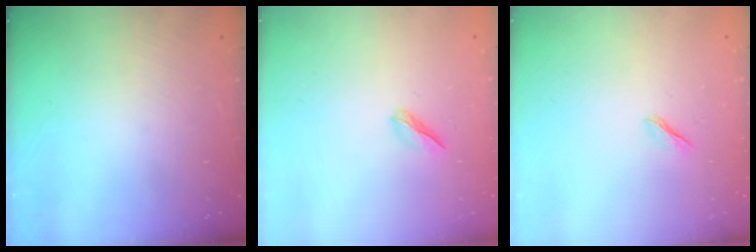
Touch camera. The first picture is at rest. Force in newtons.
{"total": 3.0, "press": 2.8, "slide": 1.0}
{"total": 1.7, "press": 1.6, "slide": 0.5}